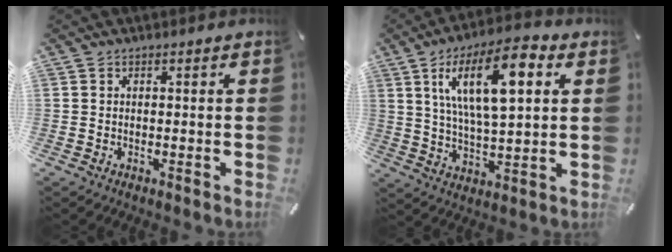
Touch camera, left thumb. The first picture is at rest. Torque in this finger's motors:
{"motor_torque": [0.35, 1.37, 1.98, -0.78, 0.24]}